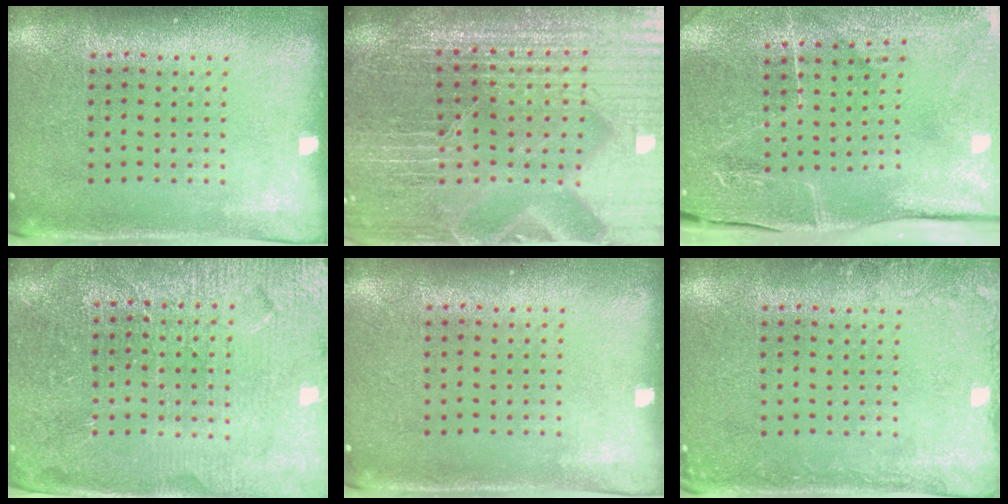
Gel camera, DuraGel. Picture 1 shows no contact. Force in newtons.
{"total": 5.5, "press": 5.1, "slide": 1.9}
{"total": 4.1, "press": 3.8, "slide": 1.4}
{"total": 4.2, "press": 4.0, "slide": 1.3}
{"total": 0.0}
{"total": 1.7, "press": 1.7, "slide": 0.3}